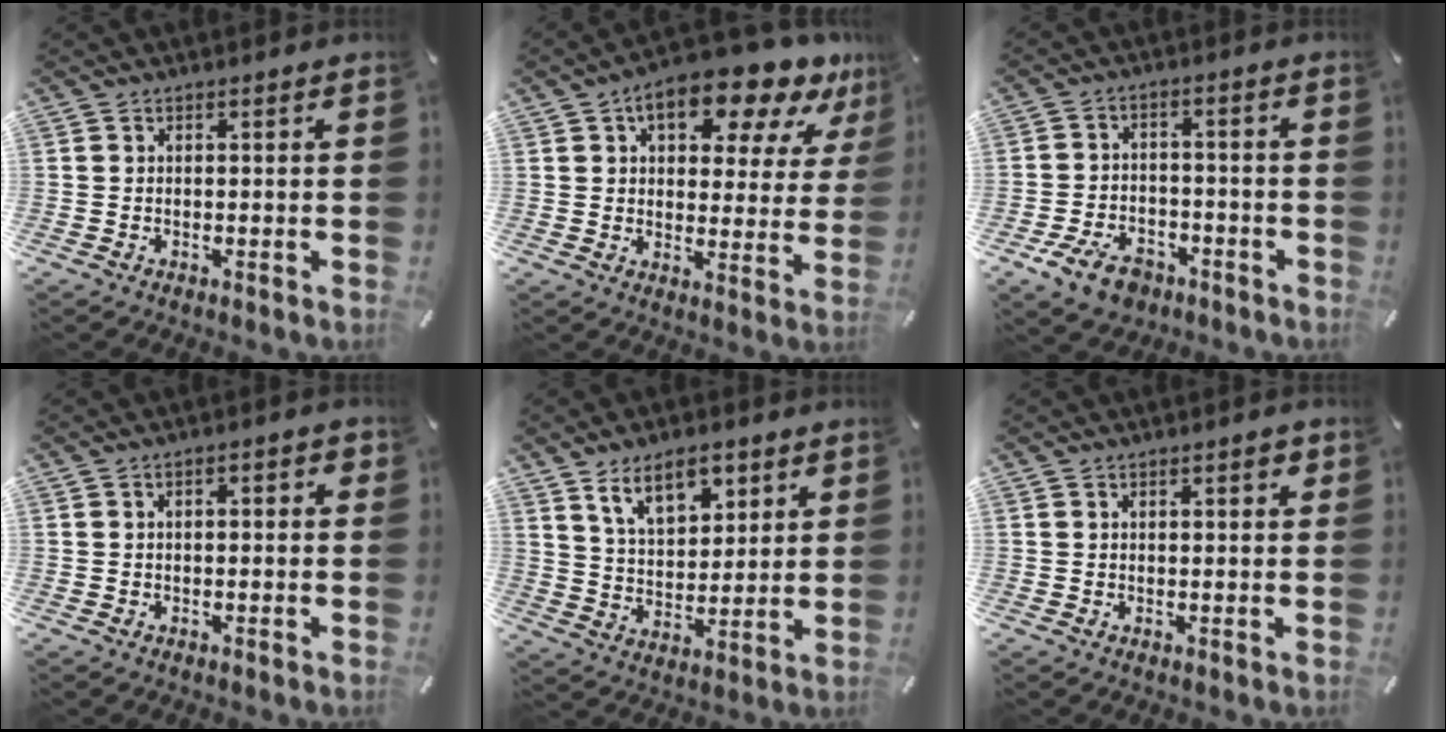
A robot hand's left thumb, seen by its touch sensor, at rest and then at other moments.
{"total": 15.5, "force": [10.1, 6.9, 9.4], "torque": [-0.126, -0.055, 0.166]}
{"total": 8.1, "force": [-4.8, 5.2, 4.0], "torque": [-0.082, 0.026, -0.087]}
{"total": 2.2, "force": [0.0, 1.1, 1.8], "torque": [-0.026, 0.005, -0.004]}
{"total": 10.7, "force": [6.8, 5.9, 5.9], "torque": [-0.096, -0.018, 0.120]}
{"total": 1.8, "force": [0.9, 0.5, 1.5], "torque": [-0.030, 0.002, 0.014]}